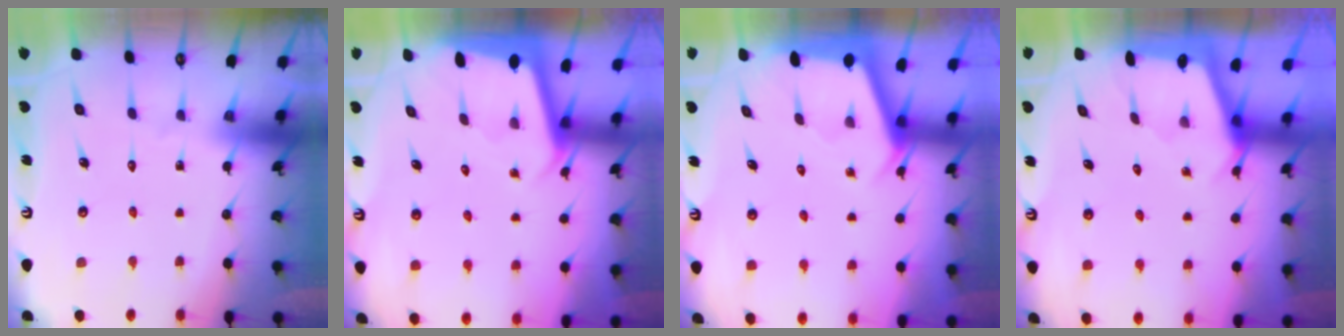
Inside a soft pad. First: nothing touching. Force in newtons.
{"total": 1.8, "press": 1.8, "slide": 0.1}
{"total": 2.3, "press": 2.3, "slide": 0.3}
{"total": 2.3, "press": 2.3, "slide": 0.3}